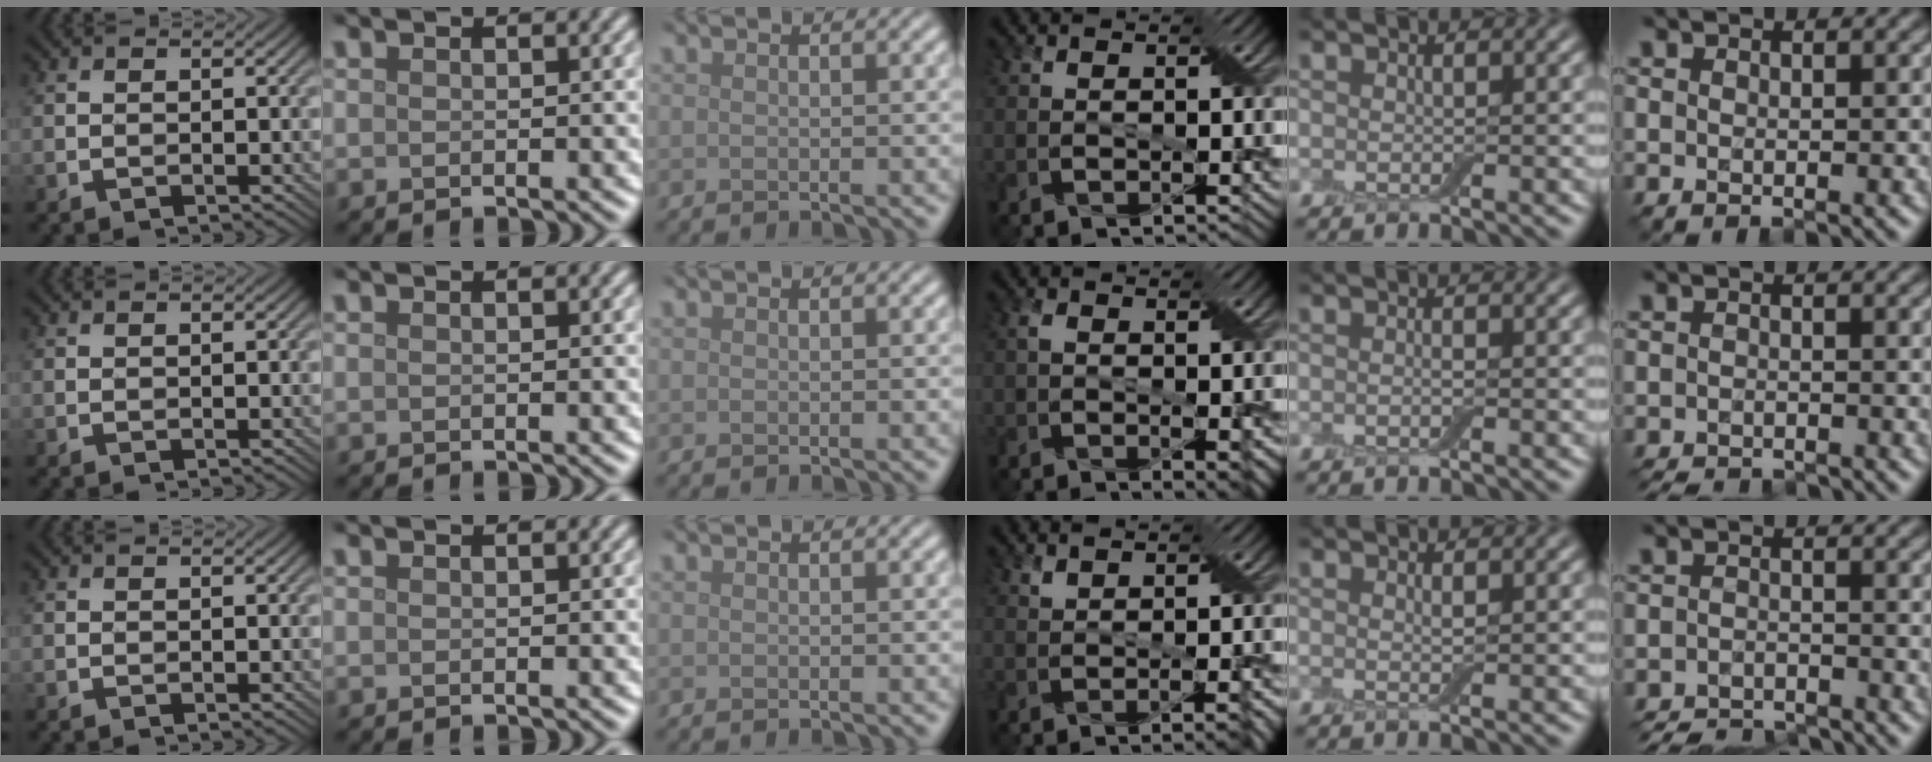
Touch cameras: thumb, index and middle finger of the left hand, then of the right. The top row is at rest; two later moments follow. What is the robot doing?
{"motion": "fold", "object": "apron"}